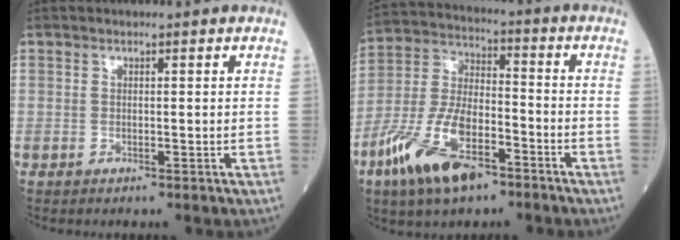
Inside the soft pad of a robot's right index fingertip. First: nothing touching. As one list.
[{"total": 14.5, "force": [-8.1, 5.5, 10.7], "torque": [-0.226, -0.003, -0.148]}]